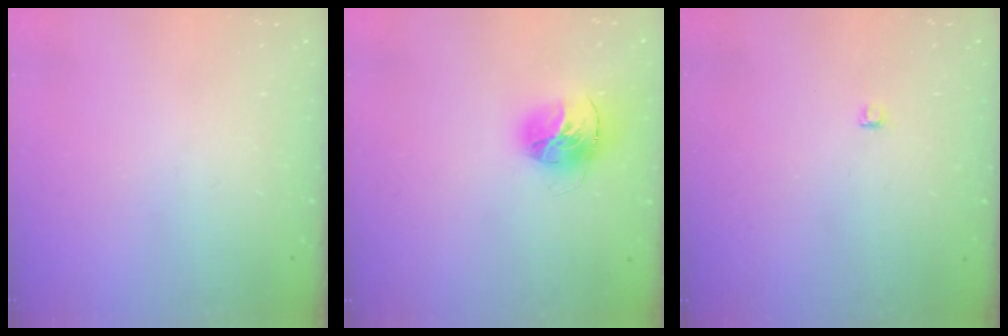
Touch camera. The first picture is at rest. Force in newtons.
{"total": 15.4, "press": 15.3, "slide": 1.7}
{"total": 2.8, "press": 2.7, "slide": 0.3}